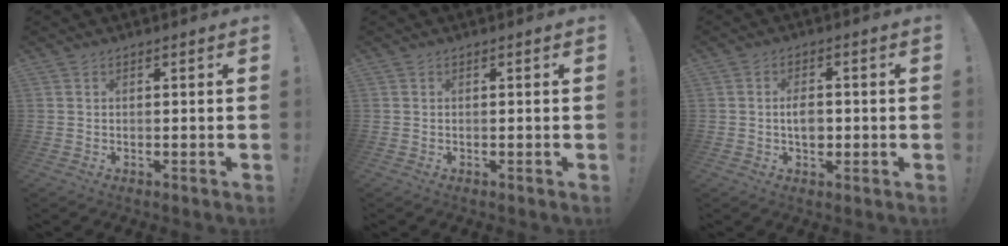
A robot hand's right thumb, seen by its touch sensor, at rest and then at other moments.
{"total": 0.0}
{"total": 4.7, "force": [-0.4, 3.1, 3.5], "torque": [-0.047, -0.002, -0.012]}